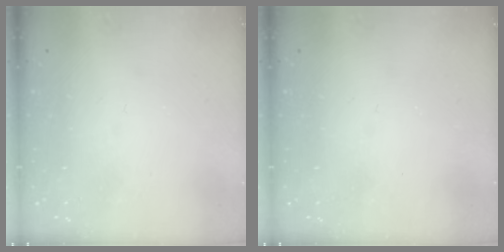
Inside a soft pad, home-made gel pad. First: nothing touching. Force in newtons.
{"total": 0.0}